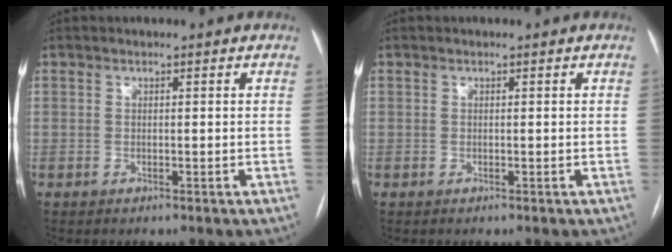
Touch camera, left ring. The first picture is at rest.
{"total": 0.0}